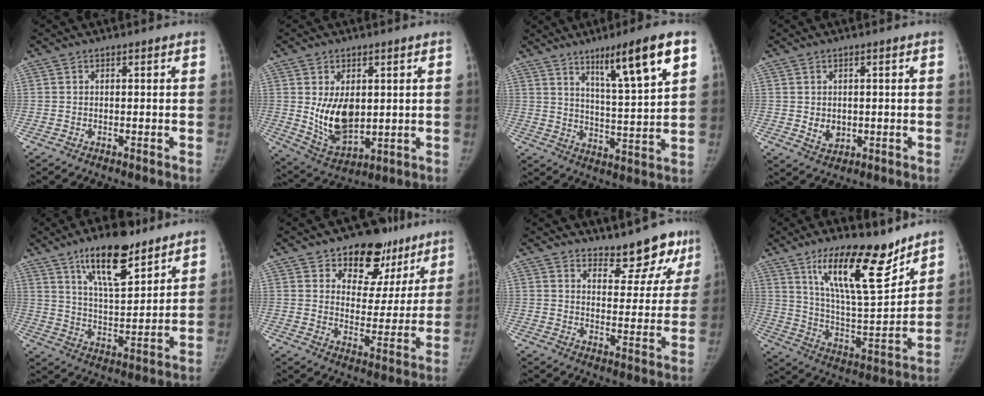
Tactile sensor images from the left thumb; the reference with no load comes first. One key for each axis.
{"total": 11.3, "fx": 1.2, "fy": 6.8, "fz": 8.9, "tx": -0.130, "ty": -0.021, "tz": 0.041}
{"total": 14.5, "fx": 7.9, "fy": 1.4, "fz": 12.0, "tx": -0.184, "ty": -0.039, "tz": 0.128}
{"total": 3.5, "fx": 0.0, "fy": 2.8, "fz": 2.2, "tx": -0.024, "ty": -0.006, "tz": 0.011}
{"total": 15.0, "fx": 9.8, "fy": 5.3, "fz": 10.0, "tx": -0.138, "ty": -0.056, "tz": 0.169}
{"total": 15.2, "fx": 10.1, "fy": 9.7, "fz": 5.8, "tx": -0.013, "ty": -0.043, "tz": 0.140}
{"total": 10.2, "fx": 8.6, "fy": 3.7, "fz": 4.1, "tx": -0.015, "ty": -0.066, "tz": 0.115}
{"total": 18.8, "fx": 12.5, "fy": 5.6, "fz": 12.9, "tx": -0.178, "ty": -0.083, "tz": 0.219}